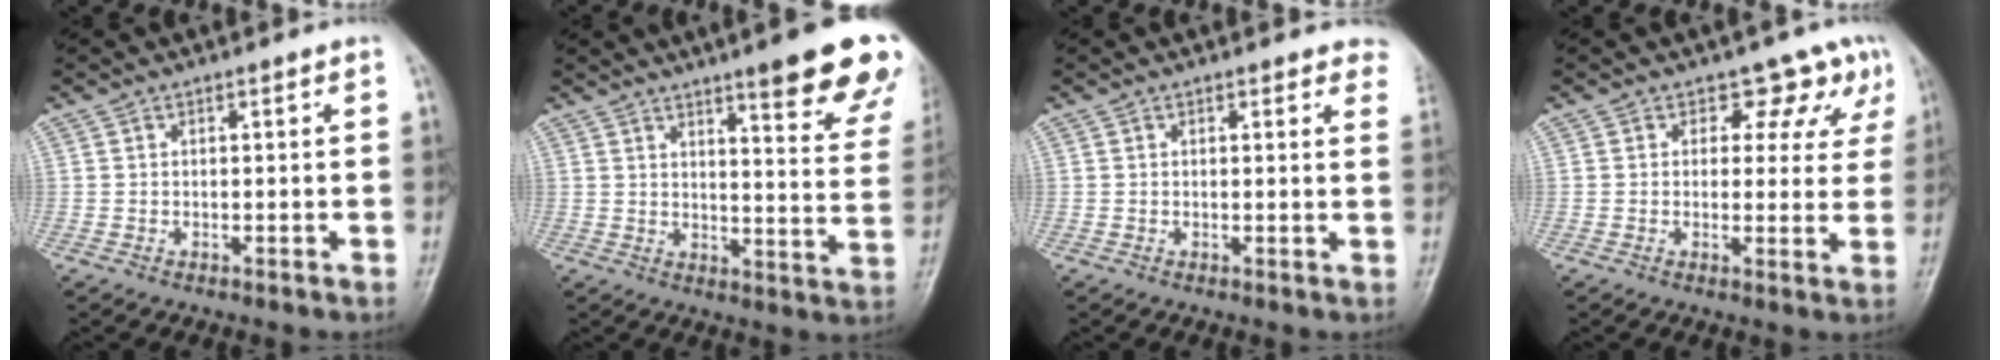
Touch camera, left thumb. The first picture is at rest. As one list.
[{"total": 18.3, "force": [12.2, 3.0, 13.4], "torque": [-0.138, -0.059, 0.149]}, {"total": 4.2, "force": [3.6, 1.6, 1.5], "torque": [0.013, -0.012, 0.023]}, {"total": 6.6, "force": [4.1, 4.6, 2.5], "torque": [0.008, -0.020, 0.034]}]